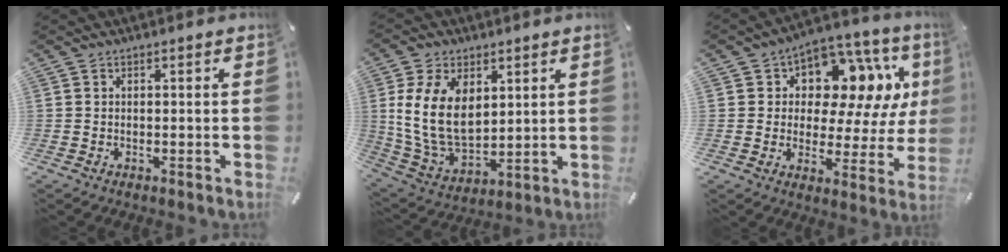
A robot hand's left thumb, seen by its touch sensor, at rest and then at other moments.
{"total": 14.6, "force": [3.6, 10.0, 9.9], "torque": [-0.222, -0.011, 0.067]}
{"total": 12.8, "force": [5.2, 8.2, 8.3], "torque": [-0.118, -0.042, 0.089]}